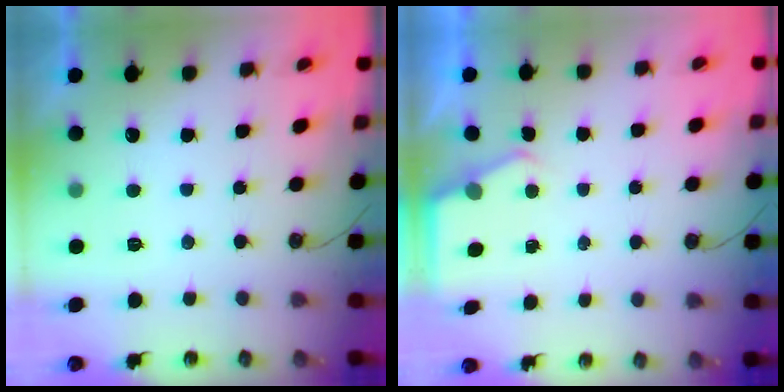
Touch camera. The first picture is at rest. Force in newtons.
{"total": 2.8, "press": 2.8, "slide": 0.4}